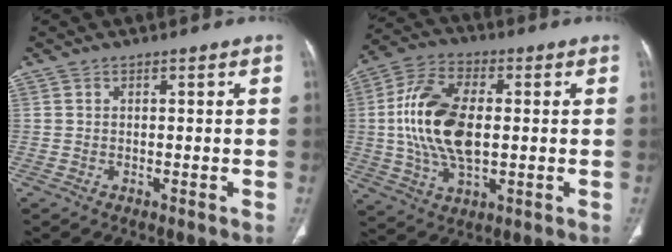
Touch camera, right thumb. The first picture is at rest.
{"total": 16.5, "force": [0.7, 8.9, 13.9], "torque": [-0.277, 0.008, 0.013]}